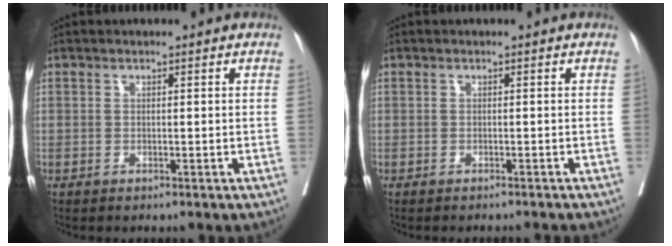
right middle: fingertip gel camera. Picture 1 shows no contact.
{"total": 3.1, "force": [-2.9, -0.5, 1.0], "torque": [-0.012, -0.010, -0.035]}